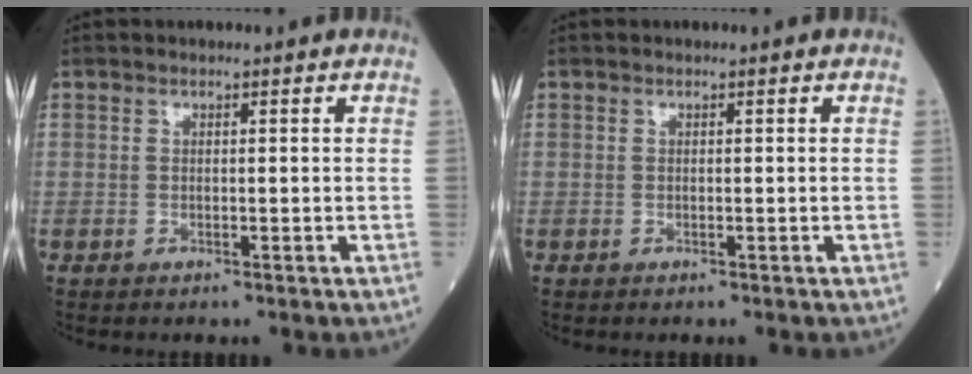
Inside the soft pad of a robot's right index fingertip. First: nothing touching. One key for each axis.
{"total": 0.0}